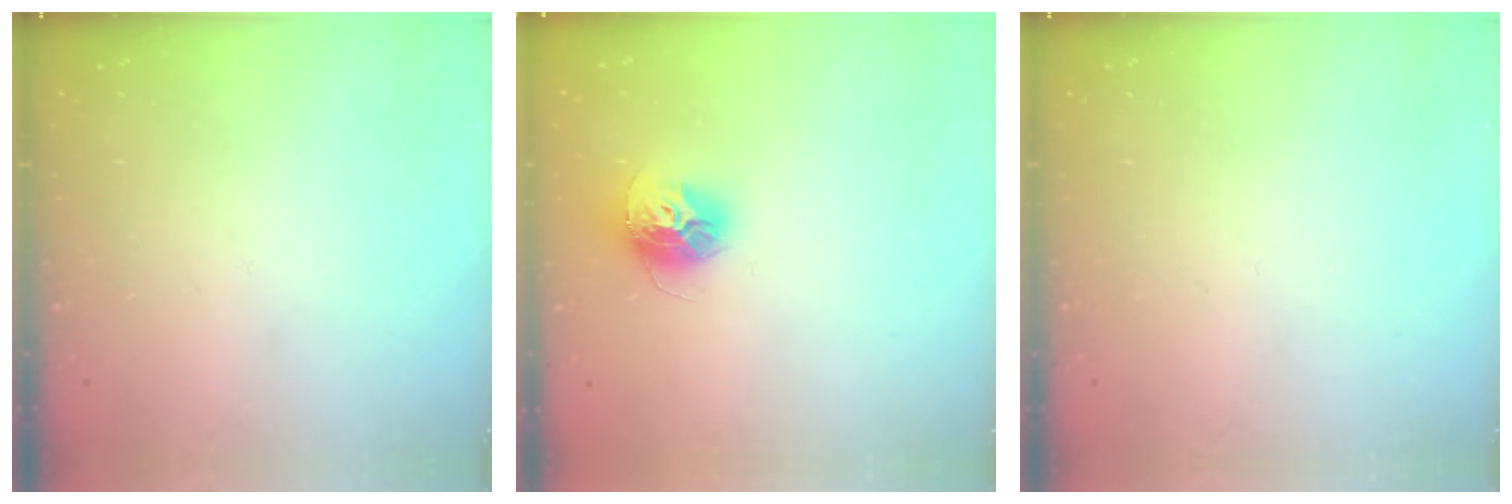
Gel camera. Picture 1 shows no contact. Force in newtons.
{"total": 12.1, "press": 12.0, "slide": 1.0}
{"total": 0.0}